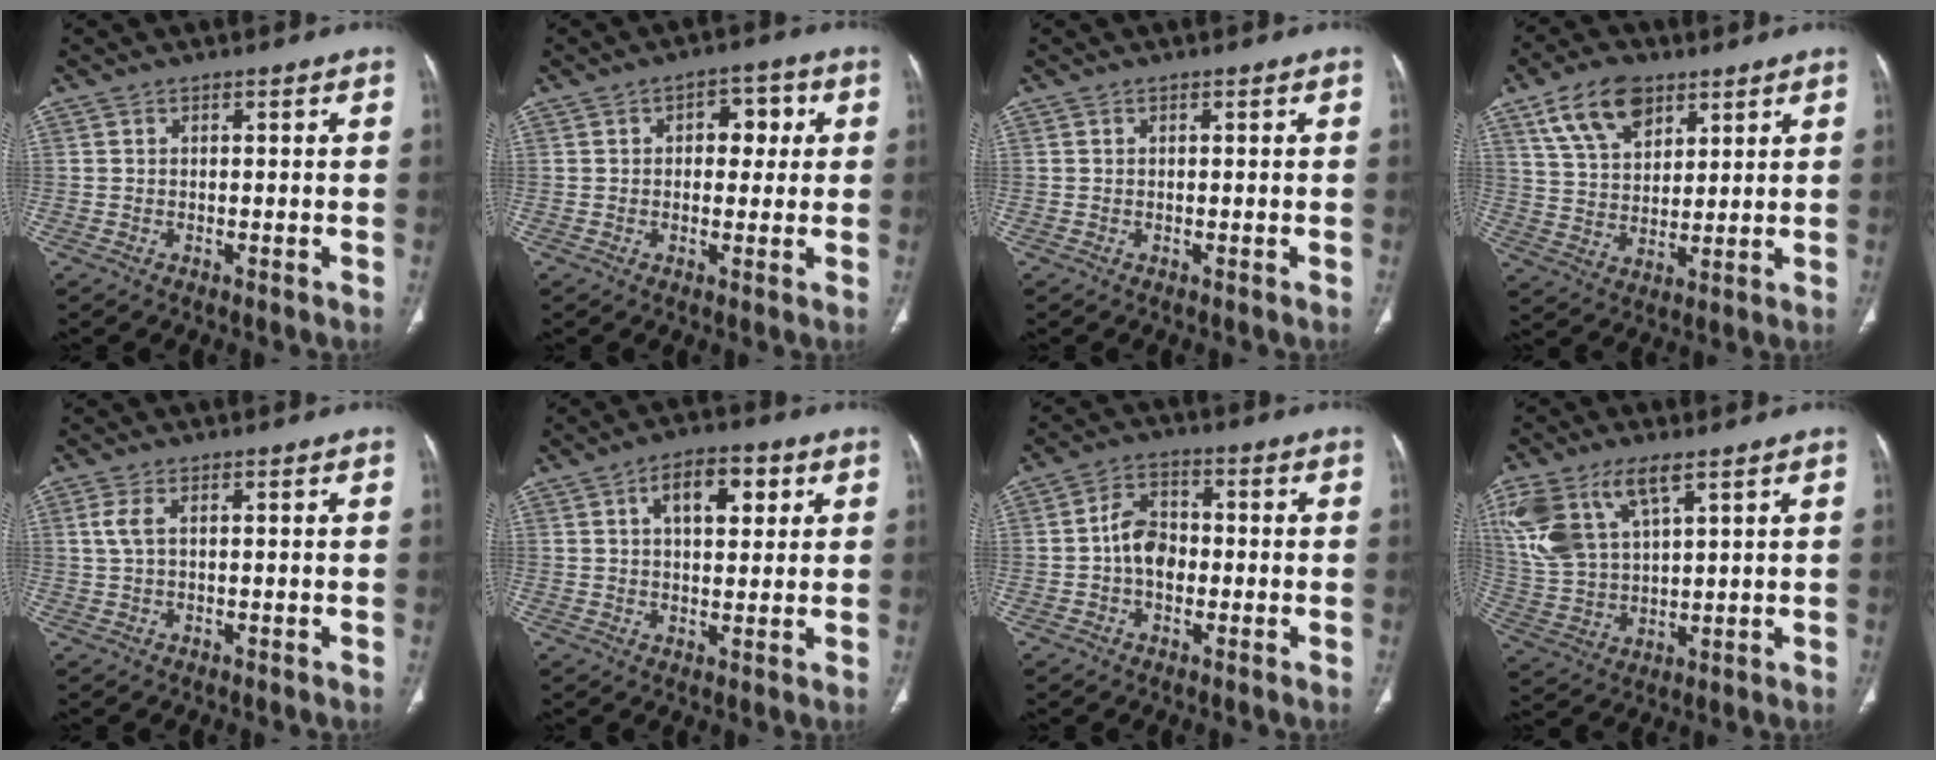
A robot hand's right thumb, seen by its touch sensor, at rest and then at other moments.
{"total": 6.0, "force": [1.4, 3.8, 4.4], "torque": [-0.025, 0.004, 0.012]}
{"total": 0.0}
{"total": 11.8, "force": [6.8, 6.9, 6.9], "torque": [-0.106, -0.022, 0.130]}
{"total": 2.6, "force": [0.7, 0.9, 2.3], "torque": [-0.068, 0.009, 0.021]}
{"total": 8.8, "force": [3.2, 4.6, 6.8], "torque": [-0.074, -0.001, 0.044]}
{"total": 6.6, "force": [-0.8, 4.7, 4.6], "torque": [-0.060, 0.015, -0.024]}
{"total": 15.3, "force": [7.7, 7.1, 11.1], "torque": [-0.239, -0.010, 0.158]}